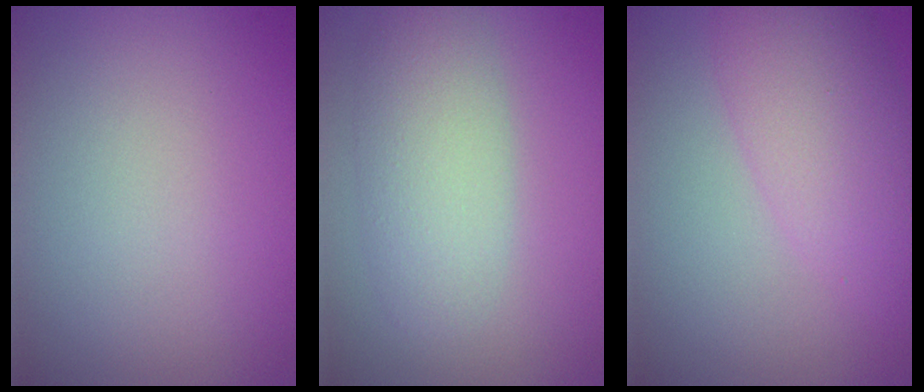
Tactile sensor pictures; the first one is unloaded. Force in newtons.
{"total": 4.3, "press": 4.3, "slide": 0.5}
{"total": 5.2, "press": 5.2, "slide": 0.1}